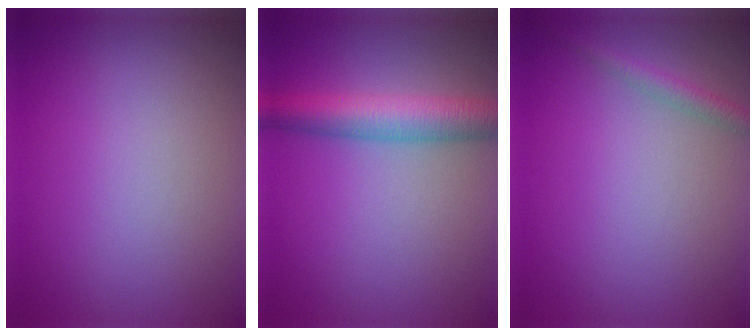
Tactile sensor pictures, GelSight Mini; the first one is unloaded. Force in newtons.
{"total": 5.1, "press": 5.1, "slide": 0.1}
{"total": 1.6, "press": 1.6, "slide": 0.1}